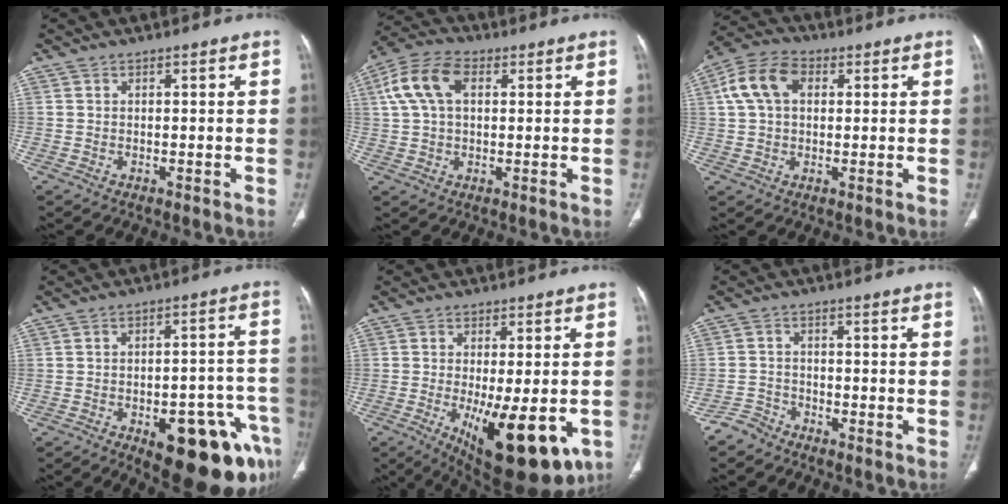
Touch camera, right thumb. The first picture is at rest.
{"total": 10.3, "force": [2.8, 6.4, 7.6], "torque": [-0.156, 0.026, 0.048]}
{"total": 9.9, "force": [2.6, 6.7, 6.8], "torque": [-0.131, 0.023, 0.040]}
{"total": 19.7, "force": [-9.6, 7.9, 15.3], "torque": [-0.129, 0.053, -0.115]}
{"total": 16.8, "force": [-5.7, 6.3, 14.4], "torque": [-0.183, -0.017, -0.066]}
{"total": 3.1, "force": [-2.8, 1.3, -0.3], "torque": [0.009, 0.006, -0.061]}